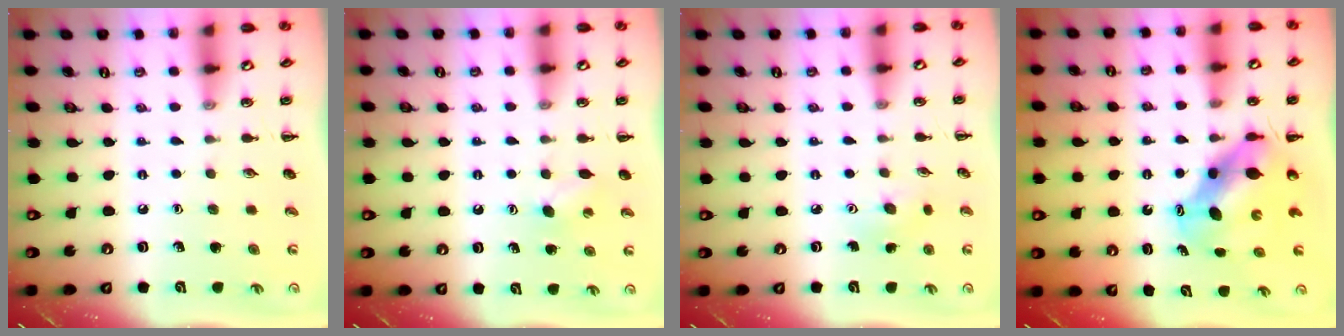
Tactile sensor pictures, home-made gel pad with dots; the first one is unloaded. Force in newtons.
{"total": 4.0, "press": 3.9, "slide": 0.8}
{"total": 3.2, "press": 3.0, "slide": 0.9}
{"total": 7.3, "press": 7.0, "slide": 2.0}